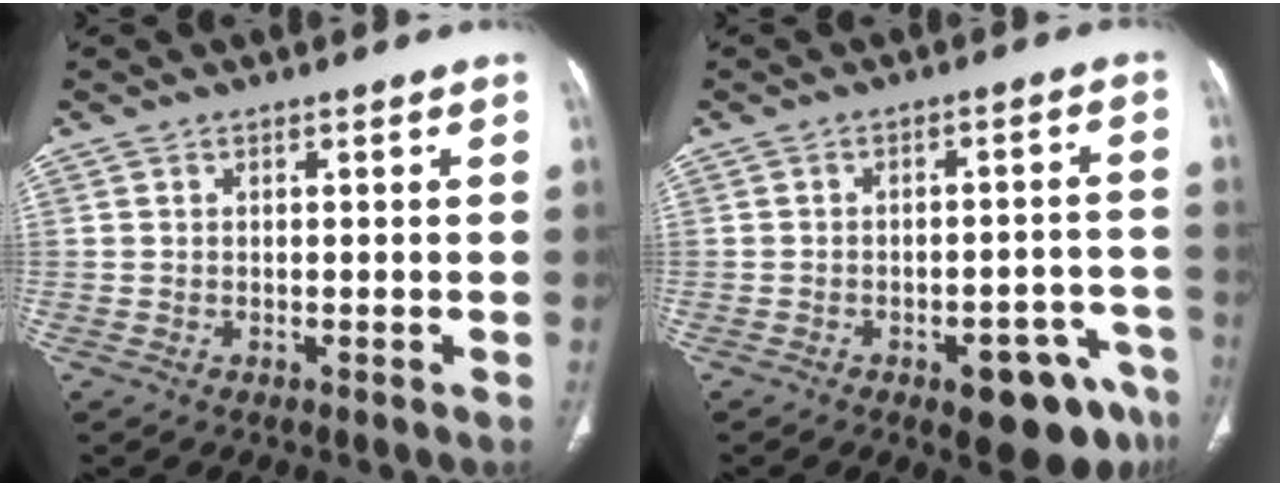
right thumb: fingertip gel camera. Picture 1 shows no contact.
{"total": 12.0, "force": [-6.9, 5.0, 8.4], "torque": [-0.072, 0.042, -0.083]}